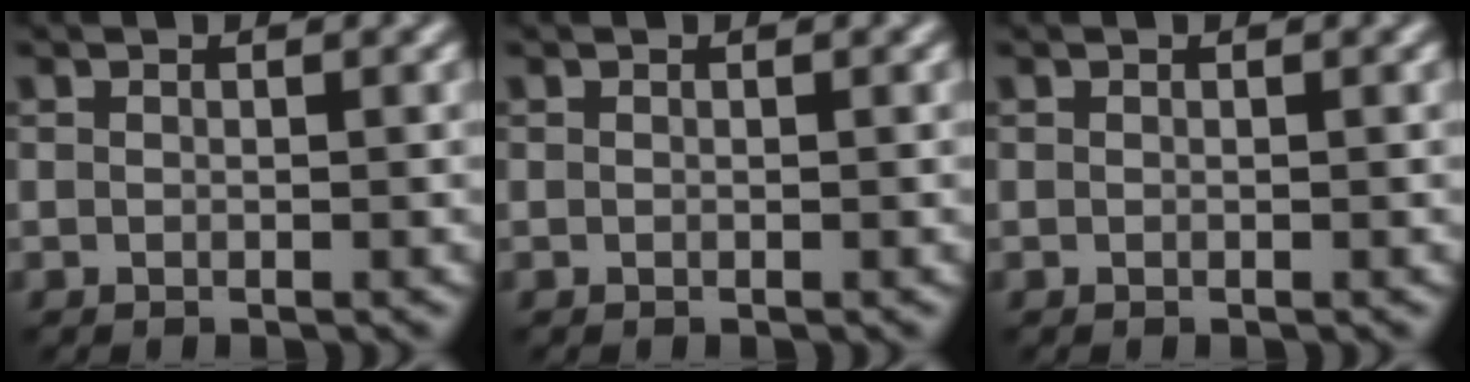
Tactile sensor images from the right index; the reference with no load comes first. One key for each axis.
{"total": 0.0}
{"total": 0.0}